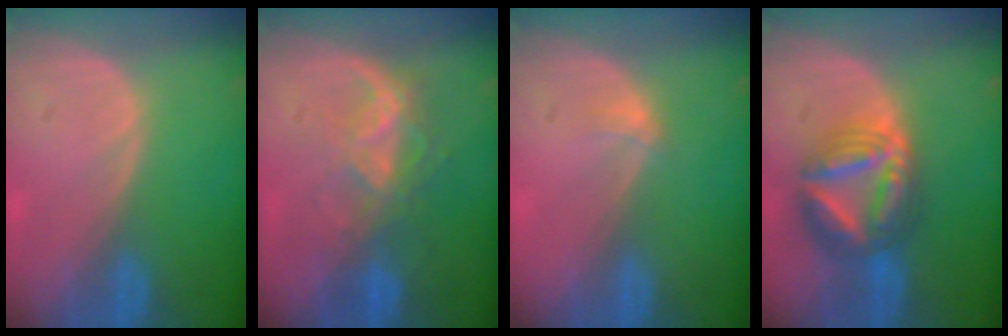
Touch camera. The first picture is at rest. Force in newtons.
{"total": 6.8, "press": 6.2, "slide": 2.8}
{"total": 1.3, "press": 0.9, "slide": 0.9}
{"total": 9.0, "press": 8.9, "slide": 0.9}